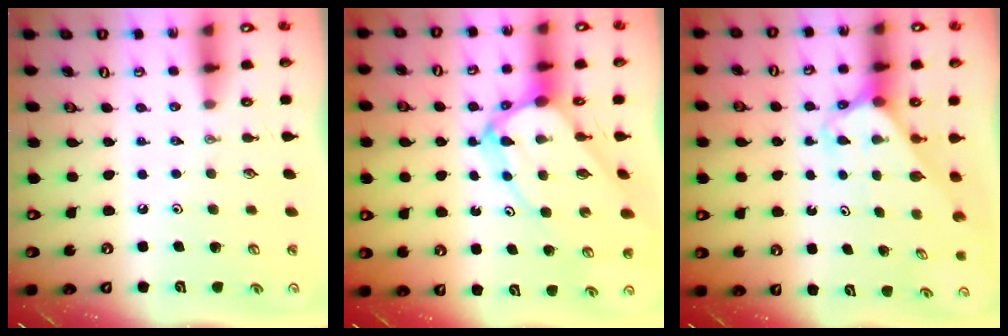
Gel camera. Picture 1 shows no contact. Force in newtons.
{"total": 10.3, "press": 10.2, "slide": 1.0}
{"total": 2.7, "press": 2.7, "slide": 0.2}